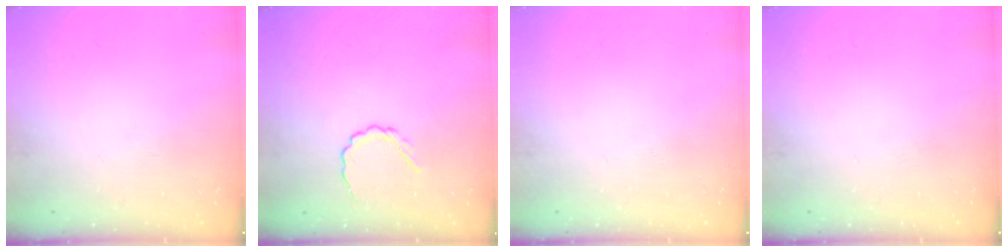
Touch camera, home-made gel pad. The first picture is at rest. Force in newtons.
{"total": 4.2, "press": 4.0, "slide": 1.4}
{"total": 0.0}
{"total": 0.0}